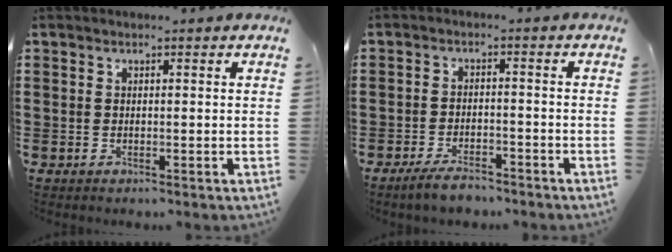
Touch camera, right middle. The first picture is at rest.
{"total": 3.7, "force": [-3.2, 0.9, 1.6], "torque": [-0.032, 0.005, -0.065]}